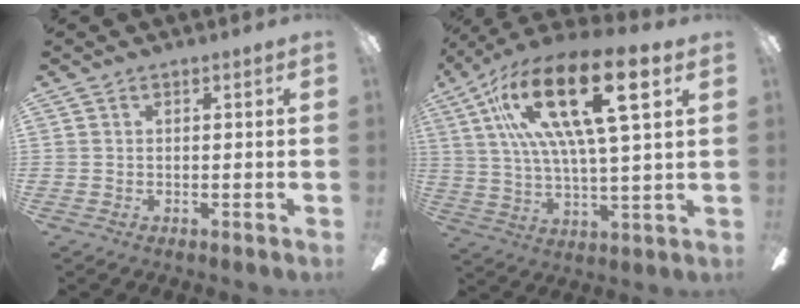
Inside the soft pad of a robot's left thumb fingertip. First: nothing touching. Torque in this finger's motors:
{"motor_torque": [2.81, 2.19, 2.55, -0.22, 0.84]}